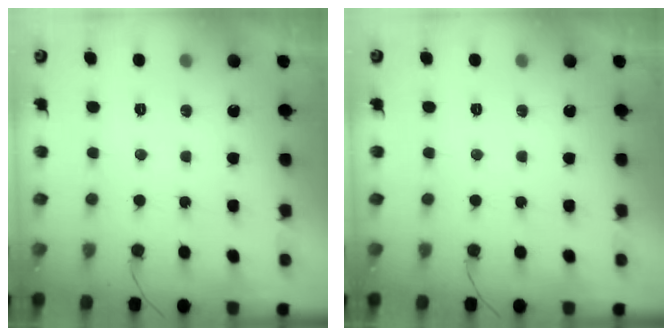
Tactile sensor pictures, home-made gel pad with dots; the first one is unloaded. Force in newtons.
{"total": 0.0}